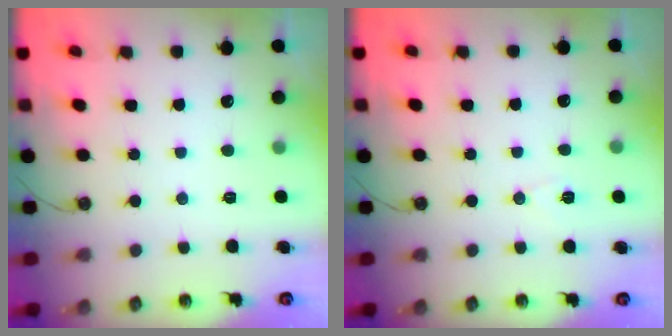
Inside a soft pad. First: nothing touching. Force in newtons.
{"total": 5.4, "press": 4.7, "slide": 2.7}